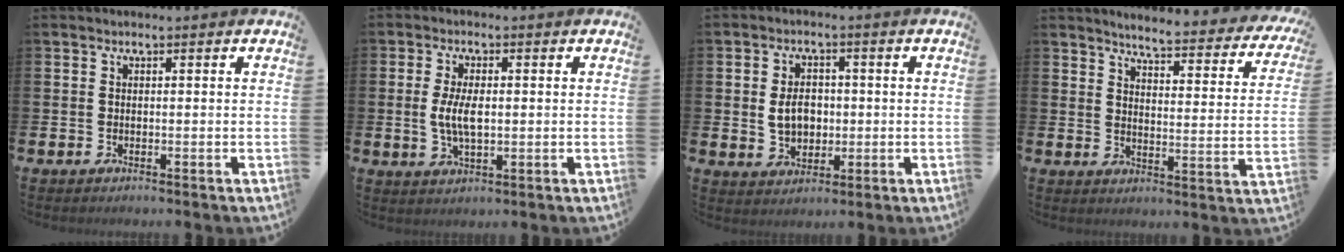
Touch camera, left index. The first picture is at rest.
{"total": 5.0, "force": [0.3, 2.2, 4.5], "torque": [-0.080, -0.001, -0.003]}
{"total": 4.8, "force": [0.2, 3.5, 3.3], "torque": [-0.048, 0.007, -0.005]}
{"total": 4.4, "force": [4.2, 0.2, 1.1], "torque": [-0.039, -0.041, 0.065]}